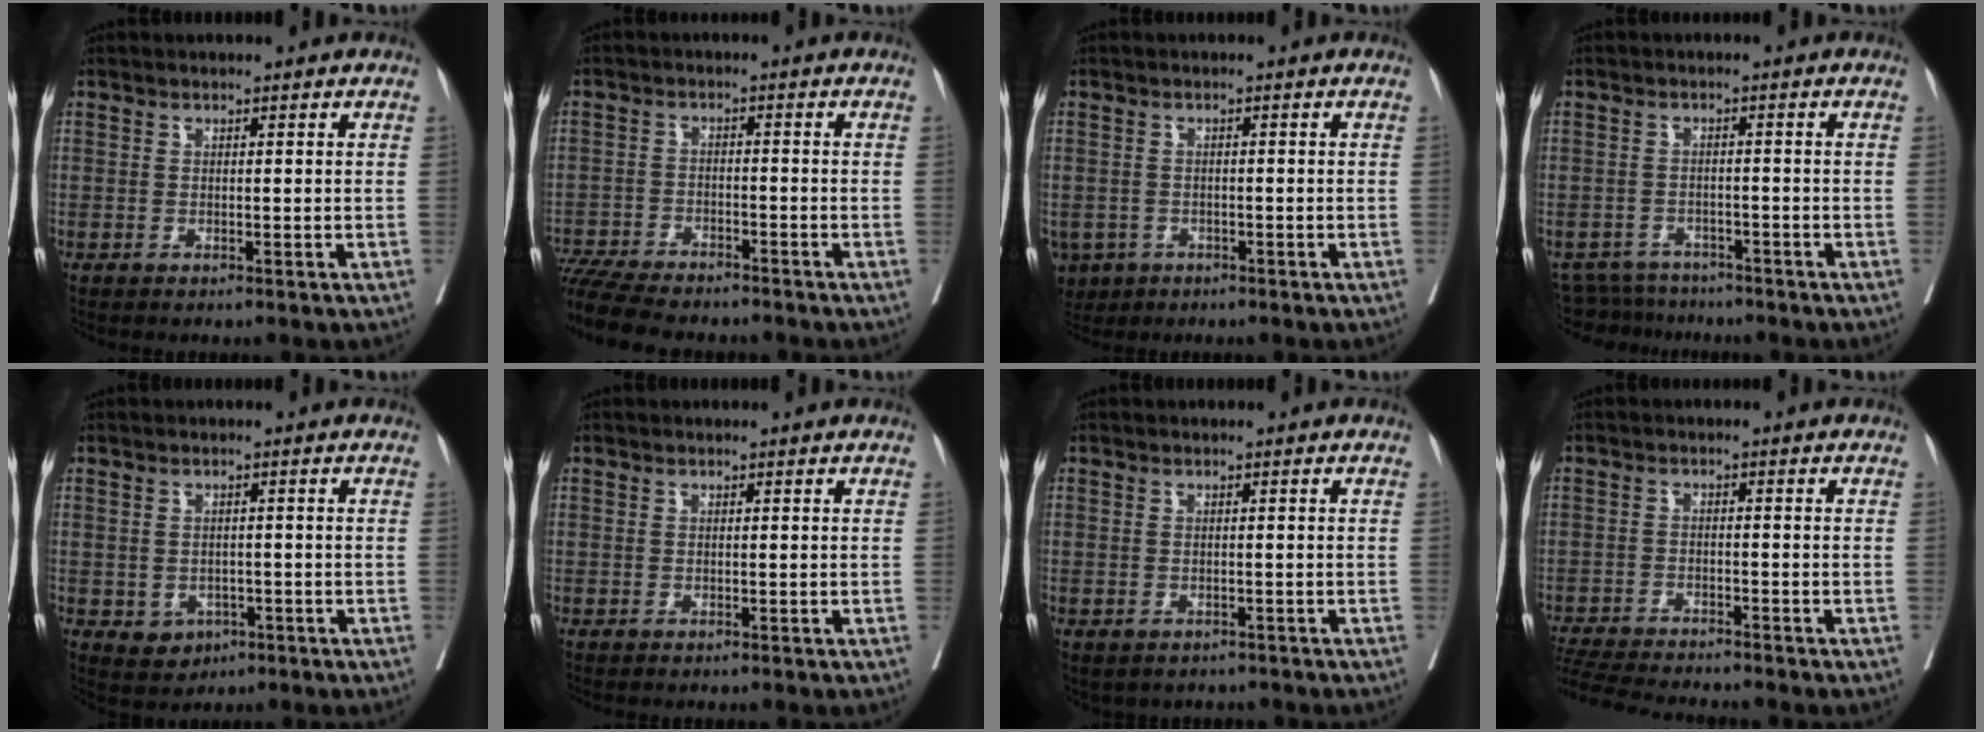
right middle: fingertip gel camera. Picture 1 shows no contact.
{"total": 14.0, "force": [-12.4, 2.6, 6.0], "torque": [-0.121, -0.015, -0.192]}
{"total": 6.2, "force": [-3.3, 4.9, 1.9], "torque": [-0.049, 0.000, -0.048]}
{"total": 6.2, "force": [-6.0, 1.4, -0.4], "torque": [0.010, 0.003, -0.091]}
{"total": 4.2, "force": [-1.6, 3.5, 1.6], "torque": [-0.022, 0.001, -0.014]}
{"total": 0.0}
{"total": 3.8, "force": [-2.9, 1.9, 1.5], "torque": [-0.023, 0.005, -0.029]}
{"total": 11.0, "force": [-10.2, 0.4, 4.0], "torque": [-0.063, -0.012, -0.162]}